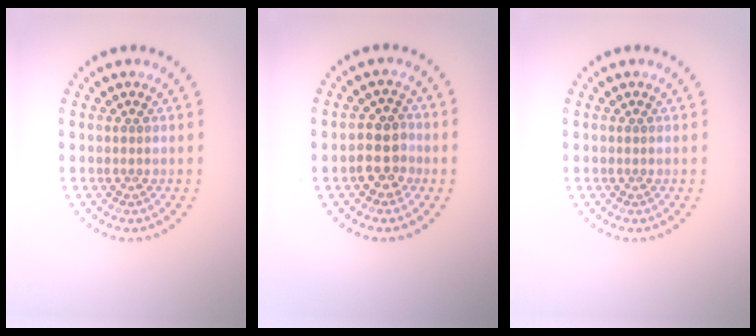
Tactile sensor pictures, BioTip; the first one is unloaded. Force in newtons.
{"total": 3.0, "press": 2.7, "slide": 1.2}
{"total": 0.0}